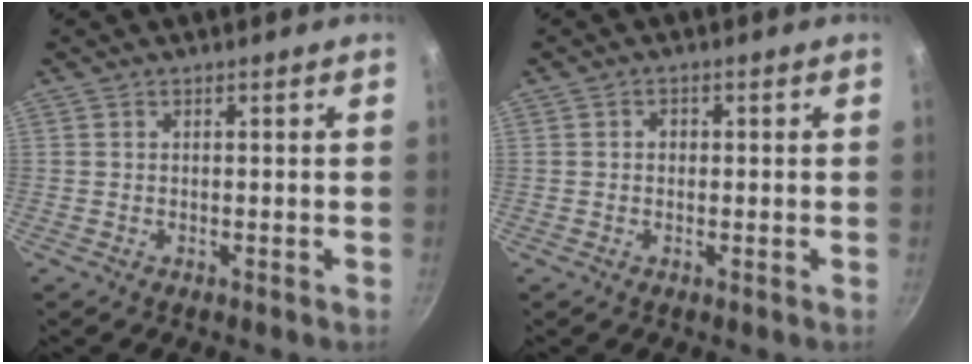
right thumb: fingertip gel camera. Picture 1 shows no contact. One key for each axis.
{"total": 1.4, "fx": 0.0, "fy": 1.2, "fz": 0.7, "tx": -0.007, "ty": 0.003, "tz": -0.003}